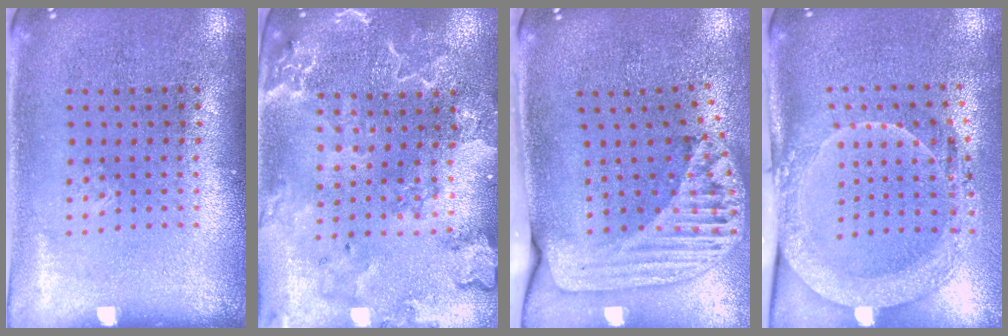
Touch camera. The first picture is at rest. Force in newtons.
{"total": 2.6, "press": 2.5, "slide": 0.9}
{"total": 2.4, "press": 1.7, "slide": 1.7}
{"total": 2.0, "press": 2.0, "slide": 0.3}